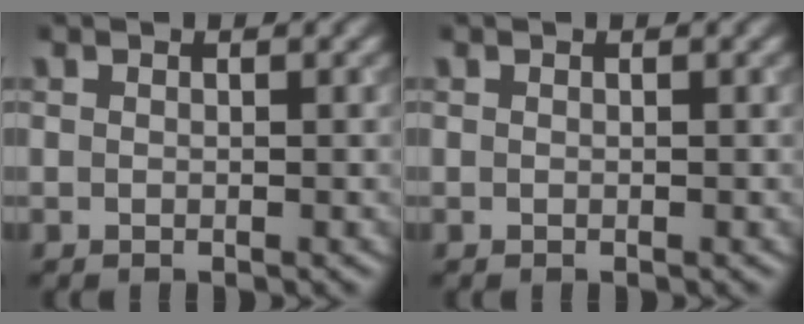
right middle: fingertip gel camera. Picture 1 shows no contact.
{"total": 0.0}